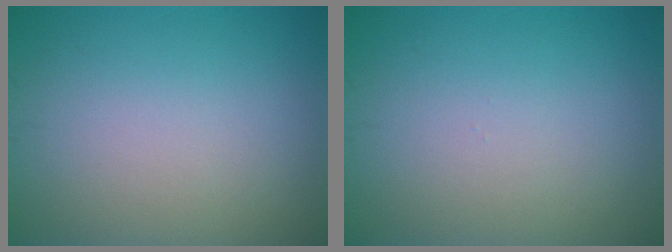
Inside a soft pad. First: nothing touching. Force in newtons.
{"total": 0.0}